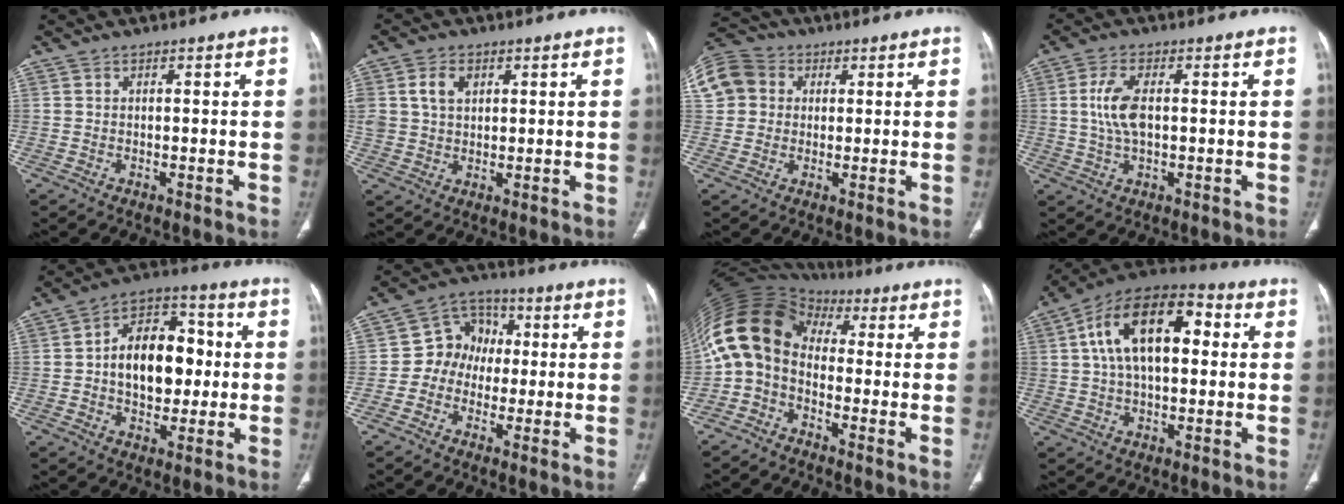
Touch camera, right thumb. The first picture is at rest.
{"total": 5.8, "force": [2.0, 4.2, 3.4], "torque": [-0.055, -0.002, 0.041]}
{"total": 12.1, "force": [2.8, 10.5, 5.2], "torque": [-0.117, 0.032, 0.046]}
{"total": 6.7, "force": [0.6, 3.2, 5.9], "torque": [-0.128, 0.003, 0.008]}
{"total": 15.0, "force": [0.2, 10.0, 11.2], "torque": [-0.133, 0.031, -0.001]}
{"total": 8.6, "force": [-0.4, 7.5, 4.2], "torque": [-0.030, 0.029, -0.022]}
{"total": 13.0, "force": [-0.9, 9.5, 8.8], "torque": [-0.163, 0.059, -0.034]}
{"total": 18.1, "force": [3.5, 9.8, 14.8], "torque": [-0.234, 0.030, 0.047]}